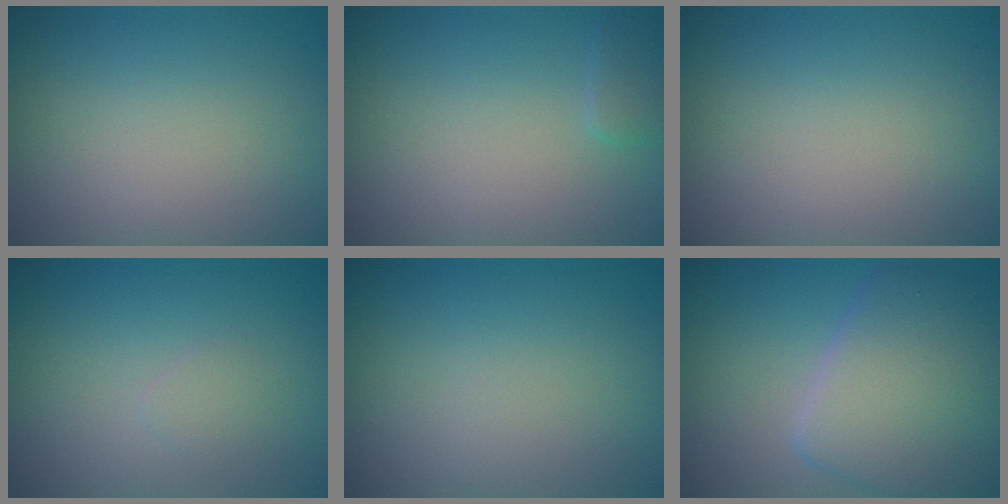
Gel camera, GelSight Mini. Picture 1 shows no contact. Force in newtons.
{"total": 1.2, "press": 1.2, "slide": 0.1}
{"total": 0.0}
{"total": 0.8, "press": 0.8, "slide": 0.0}
{"total": 0.0}
{"total": 7.1, "press": 7.1, "slide": 0.2}